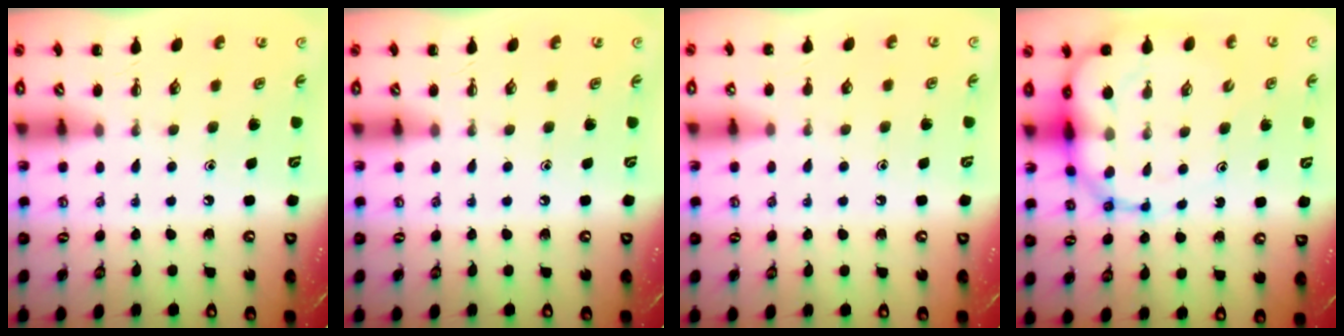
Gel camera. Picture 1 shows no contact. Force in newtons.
{"total": 0.0}
{"total": 3.1, "press": 3.0, "slide": 1.0}
{"total": 12.6, "press": 12.1, "slide": 3.4}